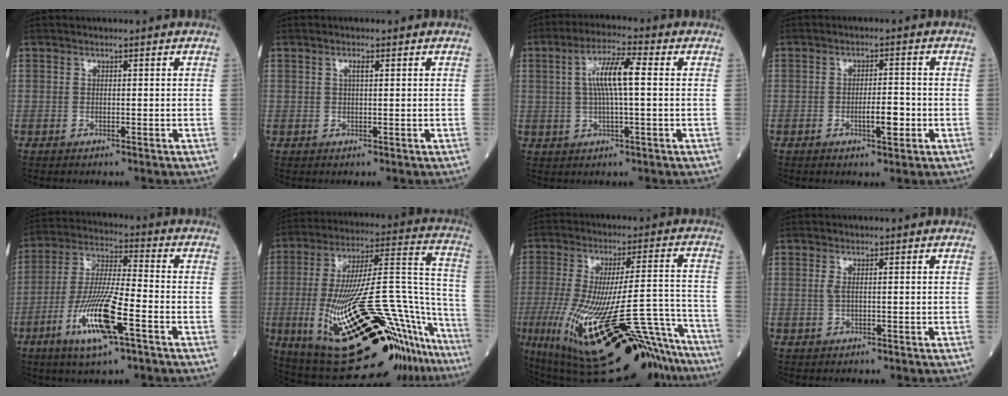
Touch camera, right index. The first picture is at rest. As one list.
[{"total": 1.2, "force": [0.5, 0.2, 1.1], "torque": [-0.023, 0.001, 0.009]}, {"total": 7.7, "force": [1.2, 0.9, 7.5], "torque": [-0.147, 0.012, 0.019]}, {"total": 3.9, "force": [-1.3, 0.7, 3.6], "torque": [-0.056, 0.001, -0.019]}, {"total": 16.5, "force": [-7.0, 1.6, 14.8], "torque": [-0.303, -0.021, -0.130]}, {"total": 32.7, "force": [-18.6, 6.2, 26.2], "torque": [-0.347, 0.014, -0.291]}, {"total": 29.0, "force": [-19.6, 5.3, 20.7], "torque": [-0.297, -0.012, -0.290]}, {"total": 1.1, "force": [0.2, 0.0, 1.1], "torque": [-0.031, -0.002, 0.002]}]